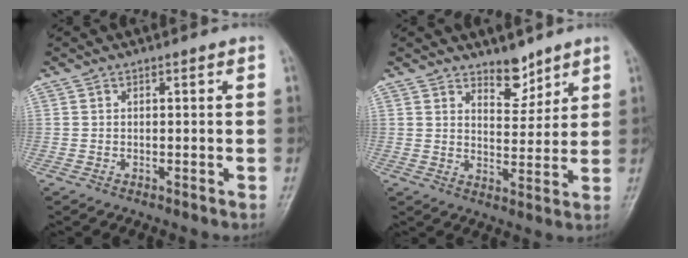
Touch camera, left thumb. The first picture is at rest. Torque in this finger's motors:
{"motor_torque": [0.91, 0.24, 0.37, -0.42, 0.05]}